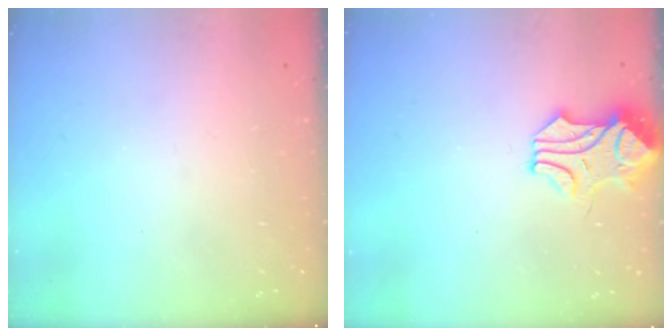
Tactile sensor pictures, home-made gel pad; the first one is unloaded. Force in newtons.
{"total": 1.1, "press": 0.9, "slide": 0.5}